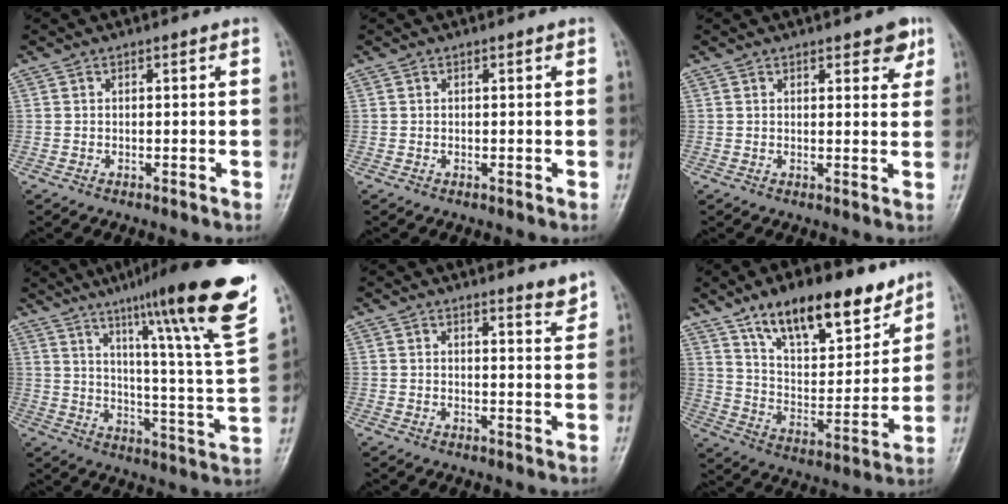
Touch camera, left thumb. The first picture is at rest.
{"total": 0.0}
{"total": 4.2, "force": [2.6, 1.8, 2.8], "torque": [-0.013, -0.012, 0.030]}
{"total": 24.6, "force": [15.6, 1.2, 18.9], "torque": [-0.257, -0.068, 0.224]}
{"total": 2.9, "force": [2.7, 0.3, 1.1], "torque": [-0.009, -0.029, 0.032]}
{"total": 18.8, "force": [12.9, 7.7, 11.3], "torque": [-0.134, -0.070, 0.223]}